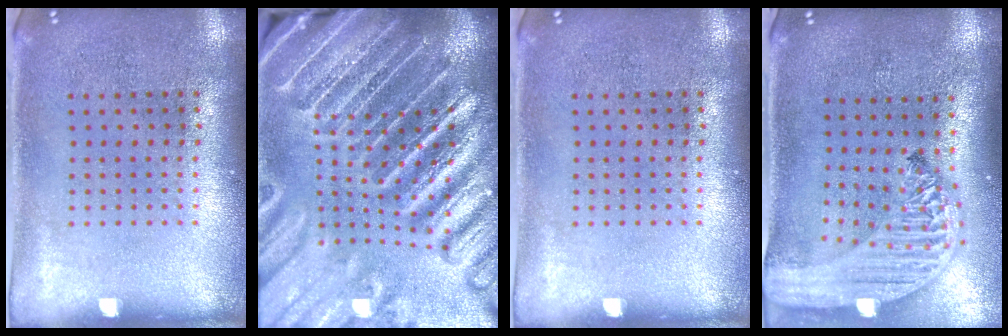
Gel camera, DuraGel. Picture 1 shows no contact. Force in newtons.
{"total": 5.4, "press": 4.8, "slide": 2.7}
{"total": 0.0}
{"total": 3.1, "press": 2.4, "slide": 1.9}